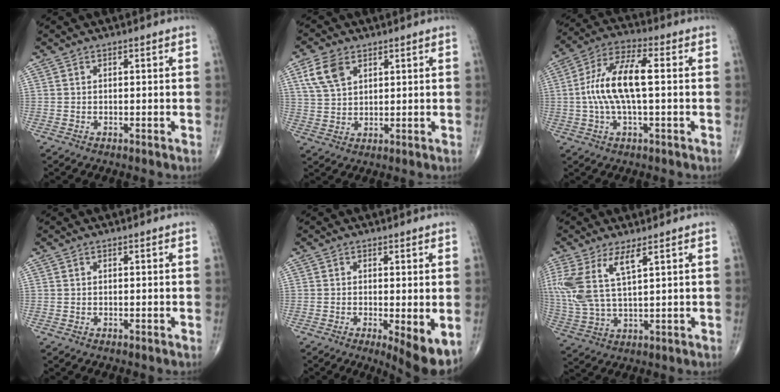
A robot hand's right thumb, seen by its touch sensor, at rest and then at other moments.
{"total": 6.8, "force": [3.2, 4.2, 4.4], "torque": [-0.080, -0.005, 0.068]}
{"total": 12.4, "force": [0.2, 4.4, 11.6], "torque": [-0.245, 0.028, -0.001]}
{"total": 0.0}
{"total": 6.7, "force": [-1.6, 1.7, 6.2], "torque": [-0.091, -0.021, -0.023]}
{"total": 11.5, "force": [4.9, 3.8, 9.7], "torque": [-0.237, -0.015, 0.109]}